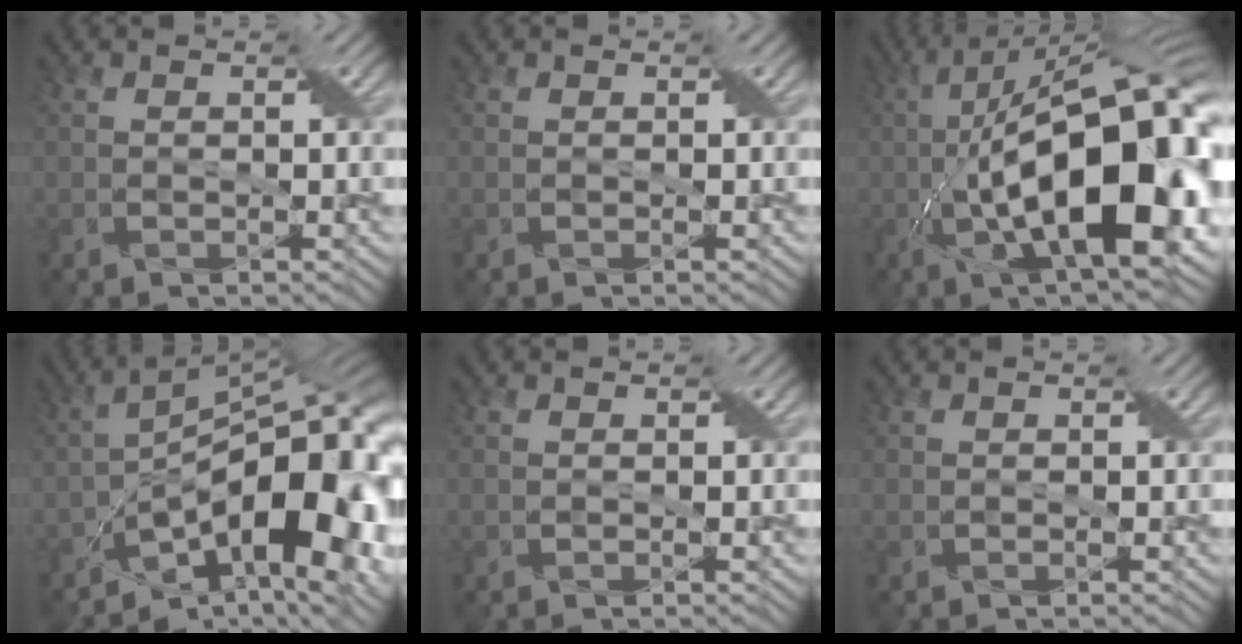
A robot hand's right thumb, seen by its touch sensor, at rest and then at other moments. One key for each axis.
{"total": 0.0}
{"total": 20.8, "fx": -3.3, "fy": 8.0, "fz": 18.9, "tx": -0.315, "ty": 0.017, "tz": -0.060}
{"total": 17.2, "fx": -6.7, "fy": 6.5, "fz": 14.4, "tx": -0.196, "ty": 0.009, "tz": -0.128}
{"total": 0.0}
{"total": 0.0}